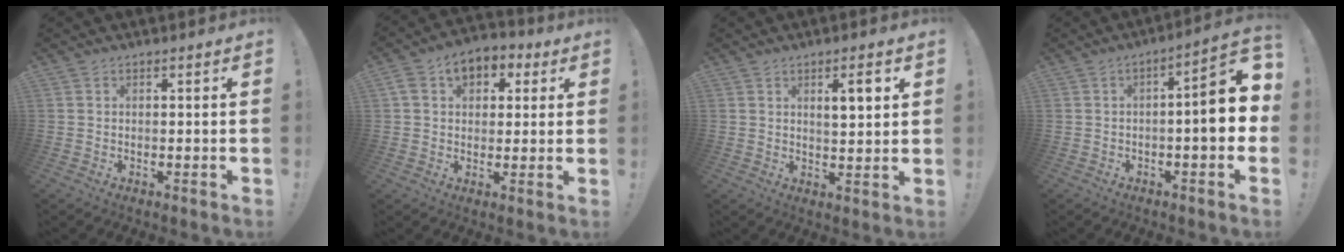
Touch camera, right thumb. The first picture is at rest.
{"total": 9.3, "force": [3.4, 6.7, 5.4], "torque": [-0.086, 0.001, 0.066]}
{"total": 5.4, "force": [2.3, 1.5, 4.7], "torque": [-0.064, -0.012, 0.031]}
{"total": 10.6, "force": [-0.3, 2.0, 10.4], "torque": [-0.138, -0.007, -0.011]}